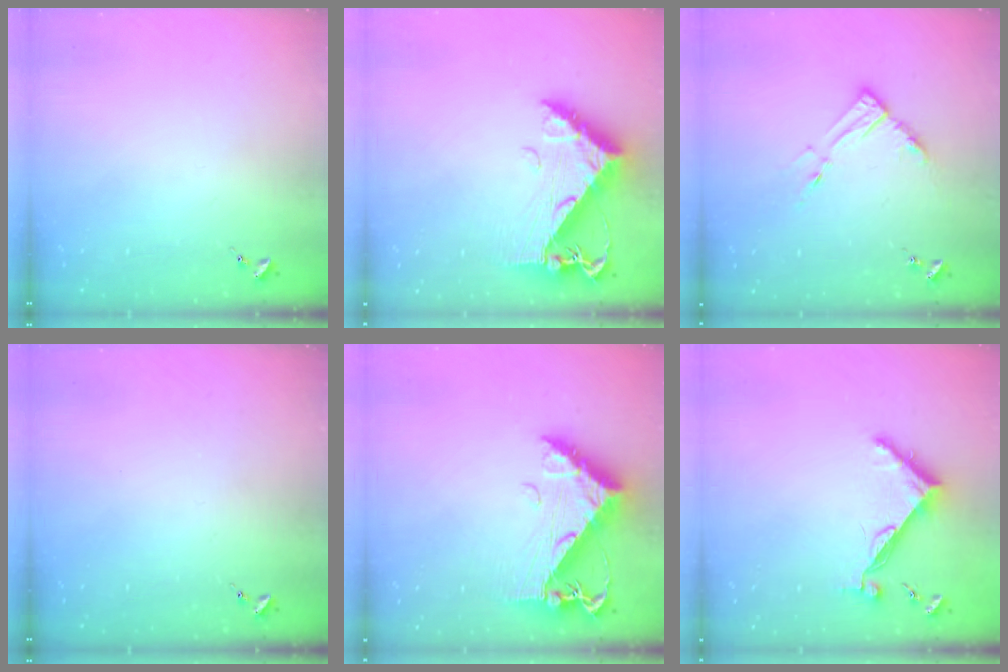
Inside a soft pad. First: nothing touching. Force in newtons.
{"total": 11.4, "press": 11.3, "slide": 1.4}
{"total": 9.3, "press": 9.2, "slide": 1.0}
{"total": 0.0}
{"total": 11.4, "press": 11.3, "slide": 1.4}
{"total": 7.3, "press": 7.3, "slide": 0.6}